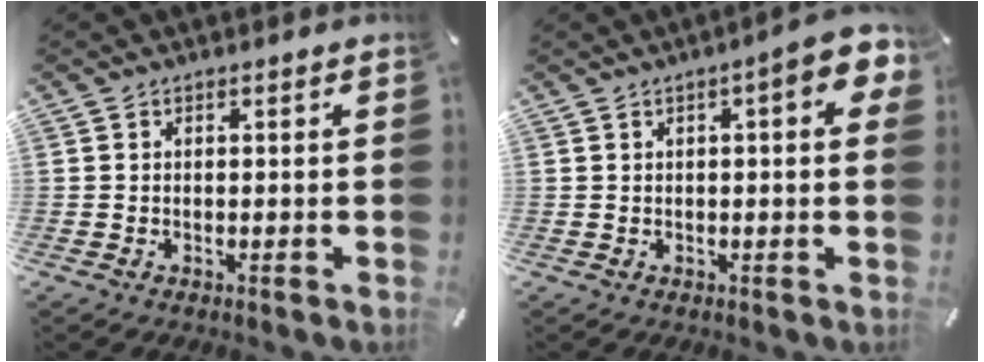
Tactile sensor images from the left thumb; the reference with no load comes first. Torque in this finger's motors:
{"motor_torque": [0.43, 0.44, 0.59, -0.31, 0.10]}